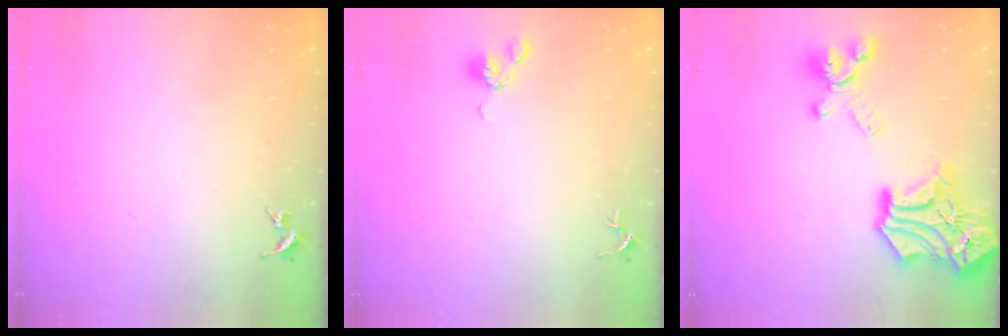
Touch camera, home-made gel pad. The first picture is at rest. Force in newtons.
{"total": 5.2, "press": 5.1, "slide": 0.9}
{"total": 24.6, "press": 24.6, "slide": 0.7}